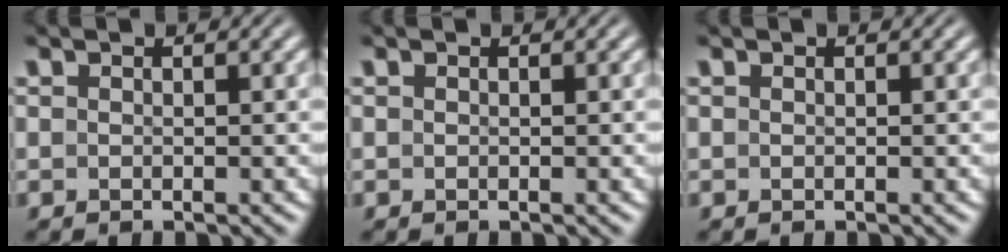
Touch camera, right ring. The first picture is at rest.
{"total": 0.0}
{"total": 0.0}